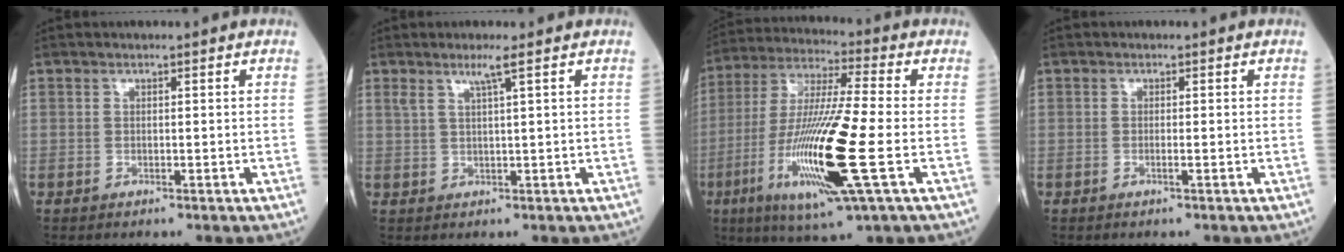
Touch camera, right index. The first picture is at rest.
{"total": 2.3, "force": [1.4, -0.6, 1.8], "torque": [-0.041, 0.000, 0.031]}
{"total": 18.4, "force": [-5.0, 0.5, 17.7], "torque": [-0.371, -0.023, -0.093]}
{"total": 0.6, "force": [-0.2, -0.2, 0.5], "torque": [-0.011, 0.002, -0.003]}